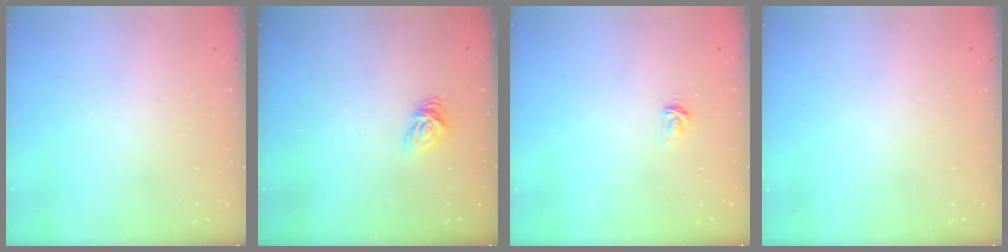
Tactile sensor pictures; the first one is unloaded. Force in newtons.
{"total": 7.6, "press": 7.6, "slide": 0.4}
{"total": 2.7, "press": 2.7, "slide": 0.4}
{"total": 0.0}